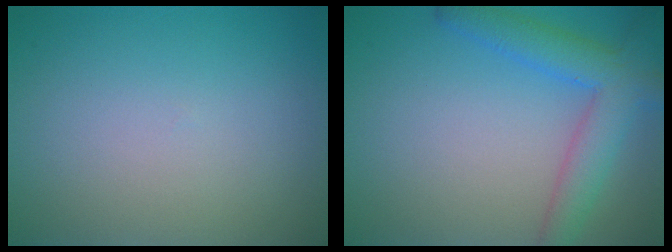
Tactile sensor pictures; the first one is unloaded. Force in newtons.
{"total": 5.1, "press": 5.0, "slide": 0.3}